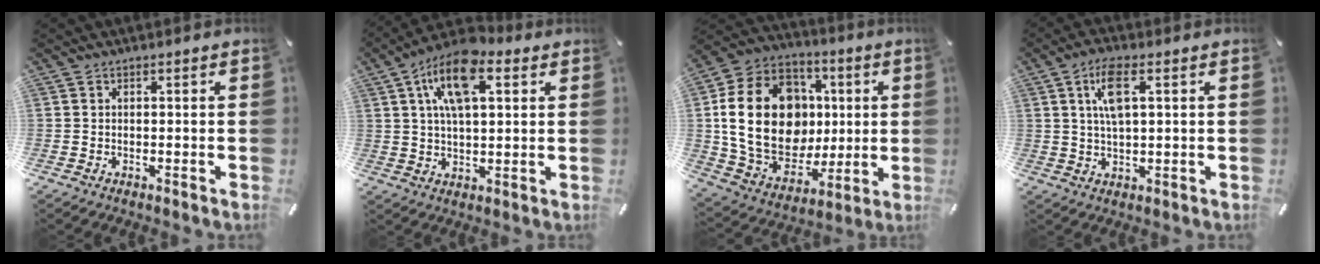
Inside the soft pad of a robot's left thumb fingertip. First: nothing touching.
{"total": 13.6, "force": [5.4, 6.8, 10.5], "torque": [-0.185, -0.004, 0.092]}
{"total": 25.0, "force": [2.9, 19.1, 15.8], "torque": [-0.311, -0.005, 0.068]}
{"total": 7.3, "force": [2.4, 2.9, 6.3], "torque": [-0.128, 0.002, 0.038]}